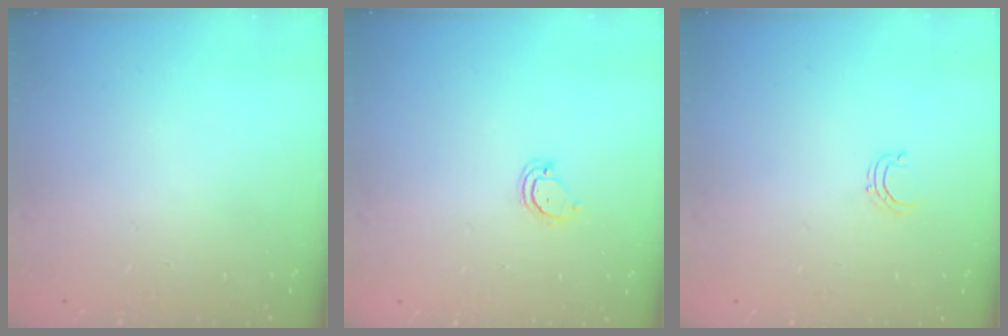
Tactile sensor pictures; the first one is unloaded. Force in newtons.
{"total": 3.4, "press": 3.4, "slide": 0.6}
{"total": 3.8, "press": 3.8, "slide": 0.2}